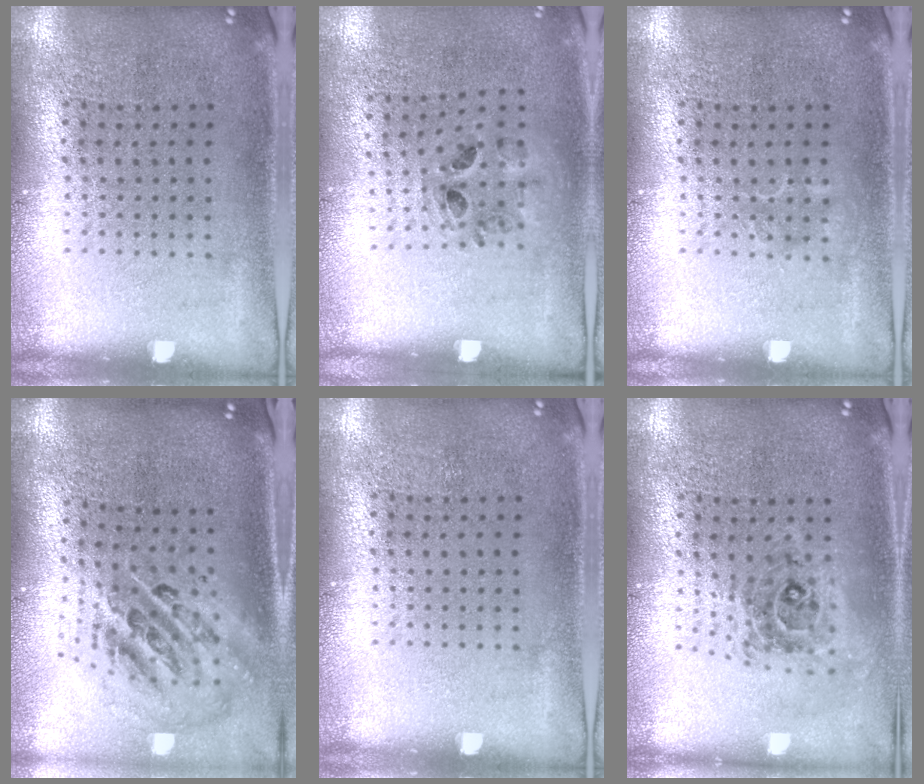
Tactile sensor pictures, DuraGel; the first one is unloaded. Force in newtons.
{"total": 0.9, "press": 0.8, "slide": 0.3}
{"total": 0.9, "press": 0.8, "slide": 0.2}
{"total": 2.7, "press": 1.8, "slide": 2.0}
{"total": 0.0}
{"total": 0.8, "press": 0.8, "slide": 0.1}